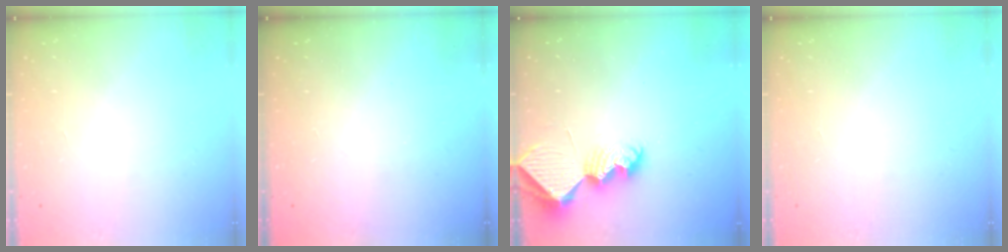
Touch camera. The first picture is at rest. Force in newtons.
{"total": 0.0}
{"total": 8.8, "press": 8.8, "slide": 0.5}
{"total": 0.0}